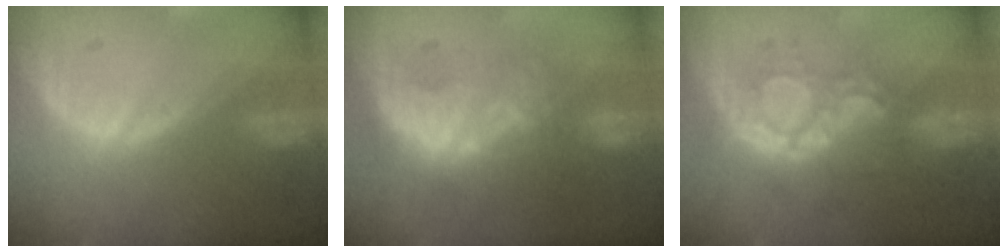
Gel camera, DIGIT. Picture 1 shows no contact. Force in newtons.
{"total": 9.9, "press": 8.5, "slide": 5.1}
{"total": 9.3, "press": 7.9, "slide": 5.1}